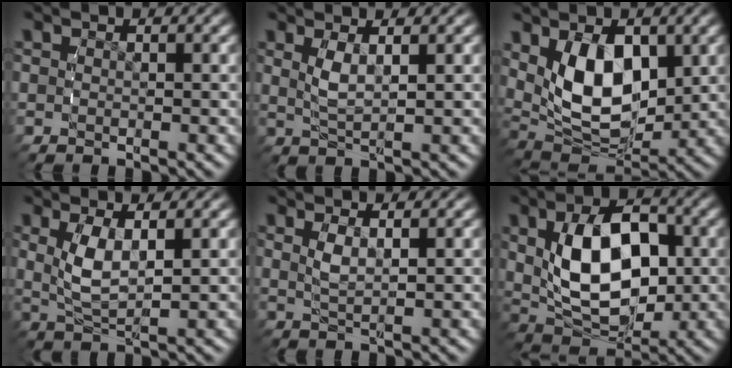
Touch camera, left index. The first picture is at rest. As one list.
[{"total": 1.9, "force": [0.7, 0.5, 1.7], "torque": [-0.048, -0.002, 0.016]}, {"total": 9.6, "force": [0.8, 6.9, 6.6], "torque": [-0.141, -0.022, 0.021]}, {"total": 3.5, "force": [0.6, 2.0, 2.8], "torque": [-0.085, -0.014, 0.019]}, {"total": 1.3, "force": [0.6, 0.1, 1.1], "torque": [-0.032, -0.002, 0.014]}, {"total": 10.2, "force": [0.1, 6.8, 7.6], "torque": [-0.141, -0.010, 0.005]}]